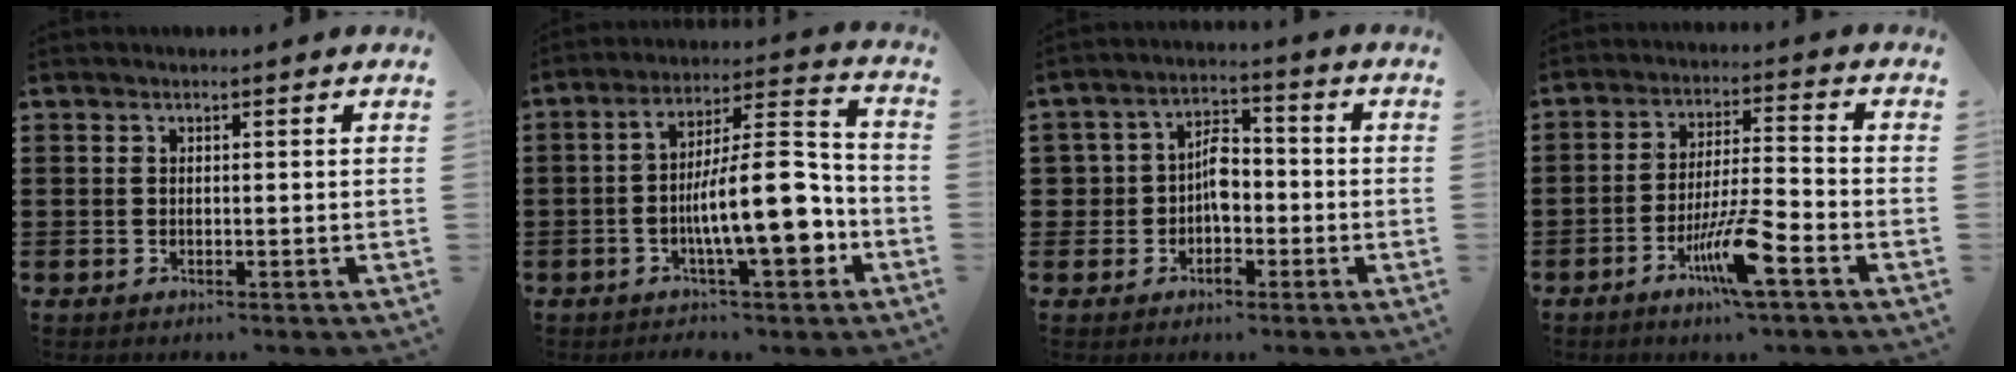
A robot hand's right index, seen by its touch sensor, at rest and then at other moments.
{"total": 15.2, "force": [-4.8, 5.2, 13.4], "torque": [-0.214, 0.003, -0.085]}
{"total": 5.5, "force": [-1.3, 4.0, 3.6], "torque": [-0.065, 0.009, -0.026]}
{"total": 9.1, "force": [-4.6, 1.1, 7.8], "torque": [-0.156, -0.006, -0.087]}